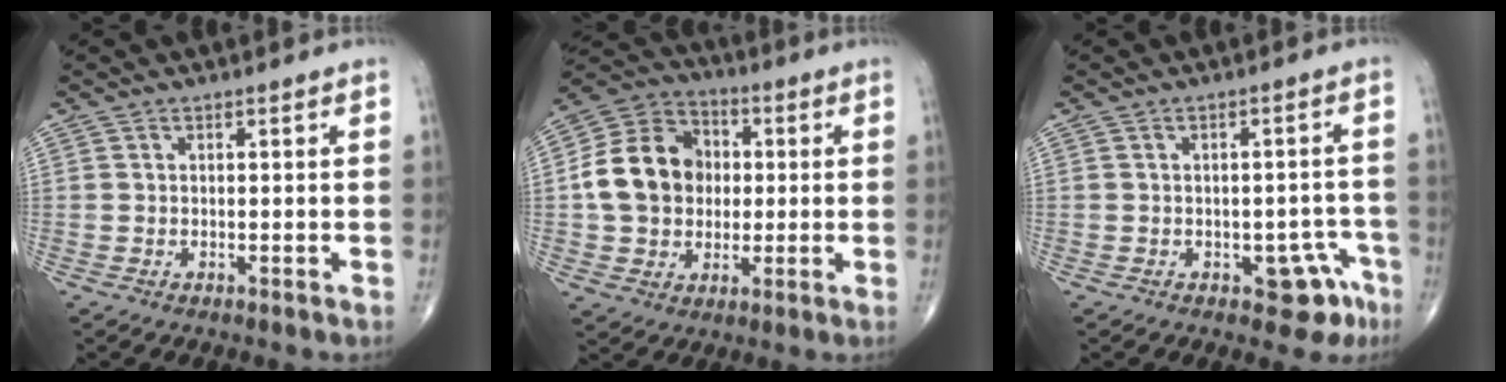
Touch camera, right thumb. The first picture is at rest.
{"total": 15.1, "force": [0.5, 12.5, 8.4], "torque": [-0.128, 0.025, 0.005]}
{"total": 5.9, "force": [-2.9, 3.5, 3.9], "torque": [-0.017, 0.021, -0.030]}